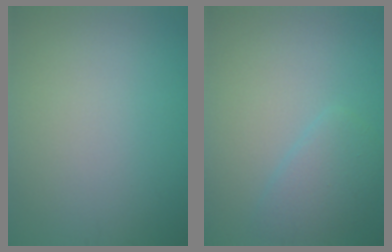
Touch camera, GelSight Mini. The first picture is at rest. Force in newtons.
{"total": 2.5, "press": 2.5, "slide": 0.3}